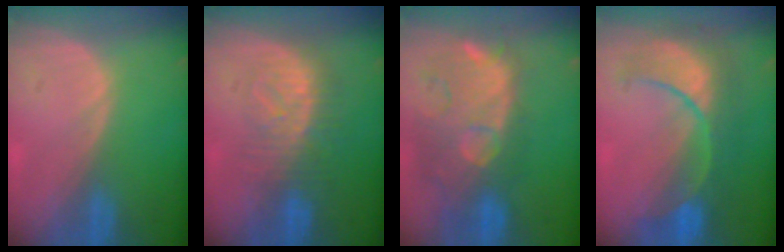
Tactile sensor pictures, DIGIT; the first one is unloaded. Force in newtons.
{"total": 8.2, "press": 7.6, "slide": 2.9}
{"total": 12.2, "press": 11.0, "slide": 5.4}
{"total": 9.1, "press": 9.1, "slide": 0.7}